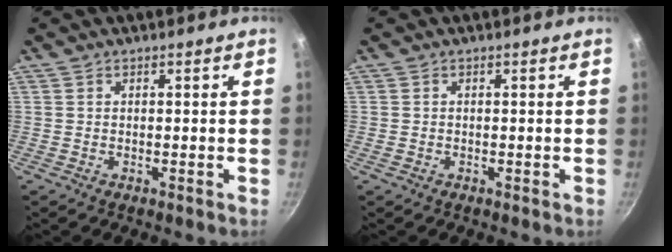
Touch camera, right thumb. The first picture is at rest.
{"total": 0.6, "force": [-0.3, 0.5, 0.3], "torque": [-0.007, 0.000, -0.003]}